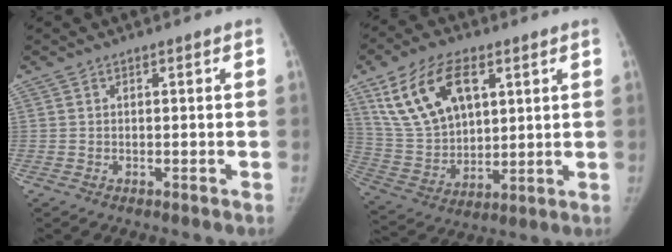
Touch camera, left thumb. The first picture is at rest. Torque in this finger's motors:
{"motor_torque": [1.32, 1.34, 0.45, -0.41, 0.12]}